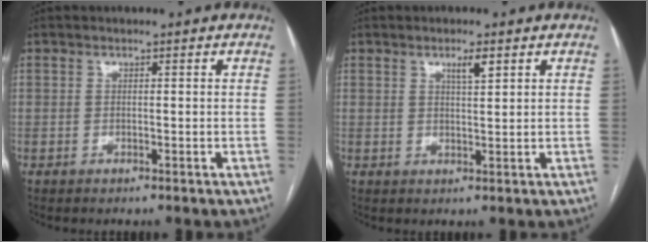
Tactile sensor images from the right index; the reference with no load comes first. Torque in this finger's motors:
{"motor_torque": [0.10, 0.08, 0.03, 0.04]}